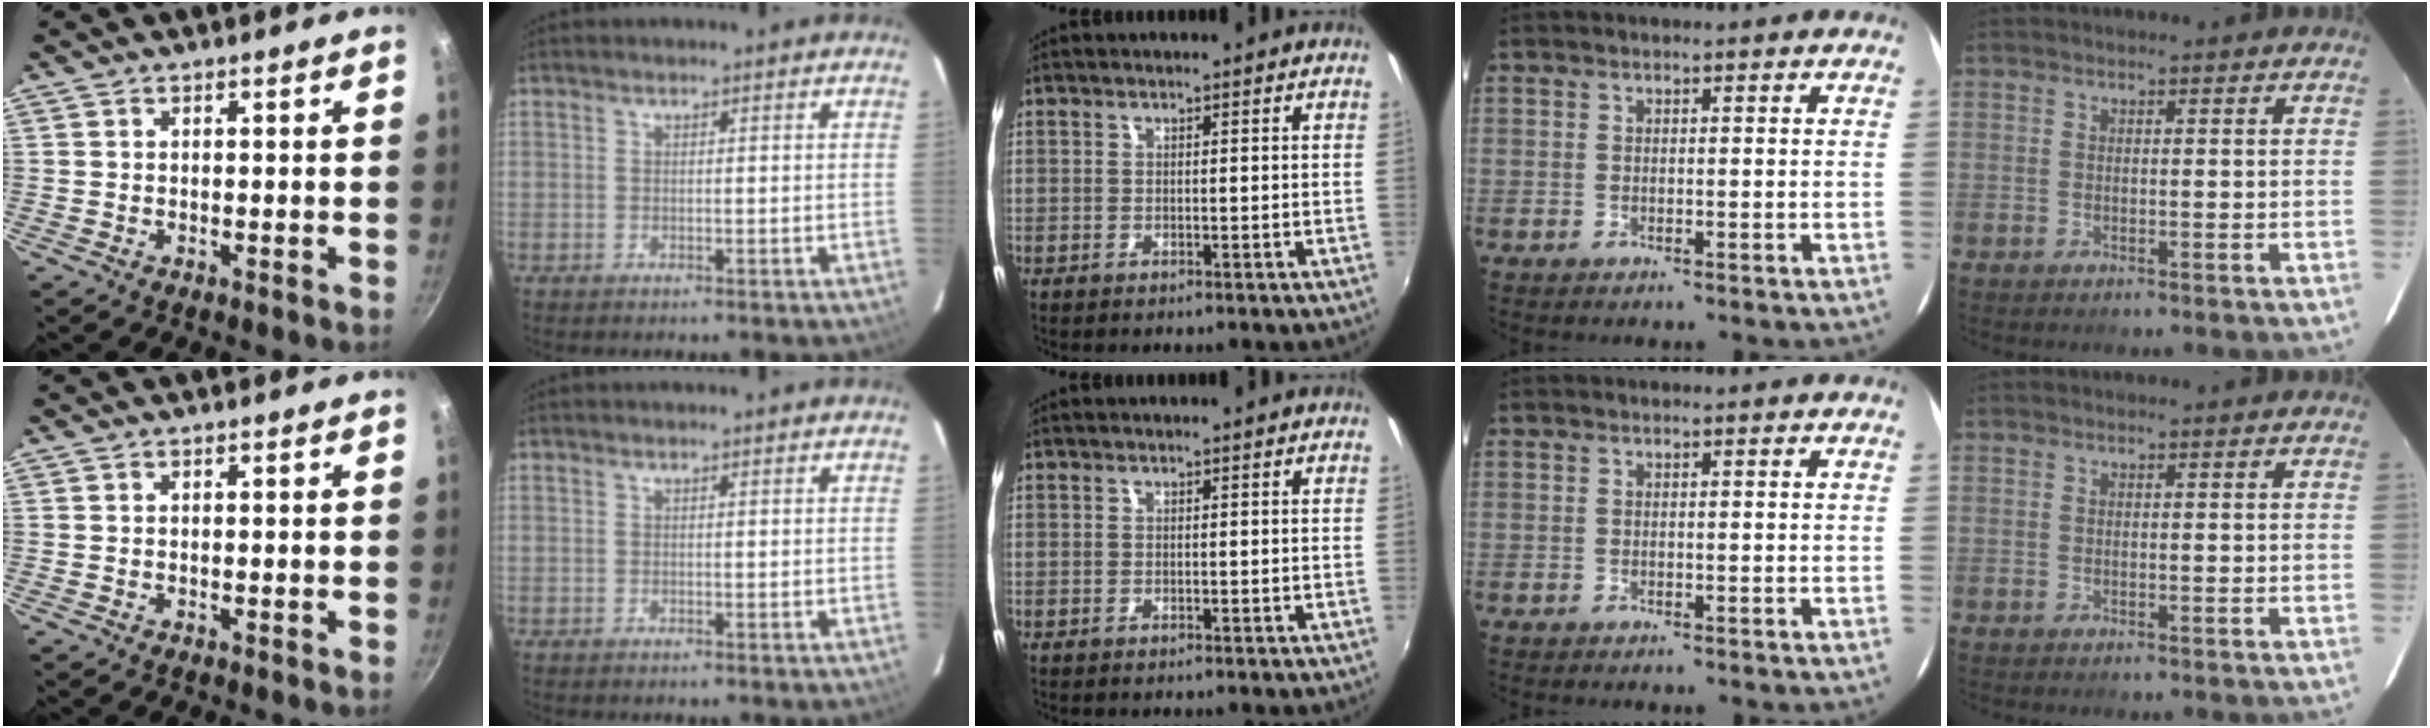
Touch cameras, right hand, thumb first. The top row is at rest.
{}